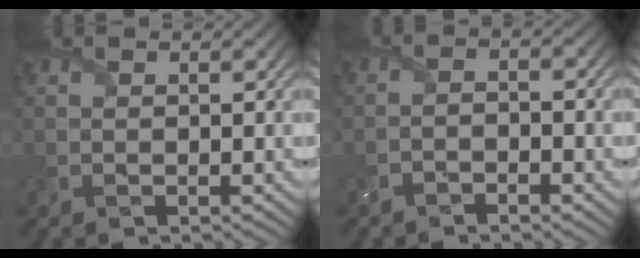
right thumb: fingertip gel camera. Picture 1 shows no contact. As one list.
[{"total": 2.4, "force": [-2.0, 0.6, 1.0], "torque": [-0.015, 0.003, -0.042]}]